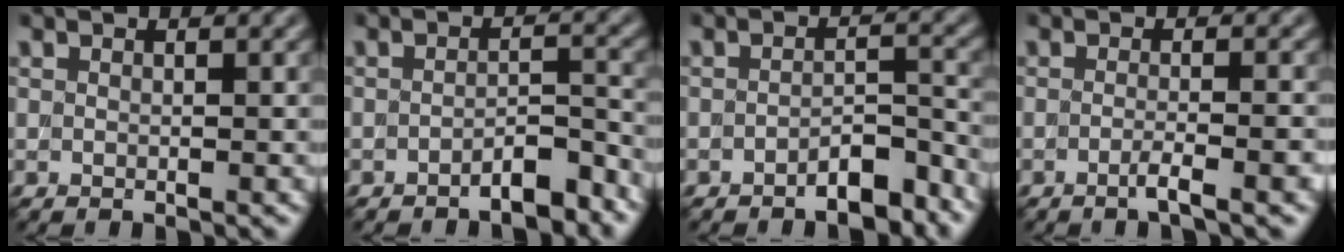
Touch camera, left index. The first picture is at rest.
{"total": 3.0, "force": [-2.3, 0.6, 1.8], "torque": [-0.026, 0.009, -0.041]}
{"total": 3.4, "force": [-2.6, 0.9, 2.0], "torque": [-0.031, 0.010, -0.043]}
{"total": 2.8, "force": [-1.2, 0.6, 2.5], "torque": [-0.033, 0.004, -0.030]}